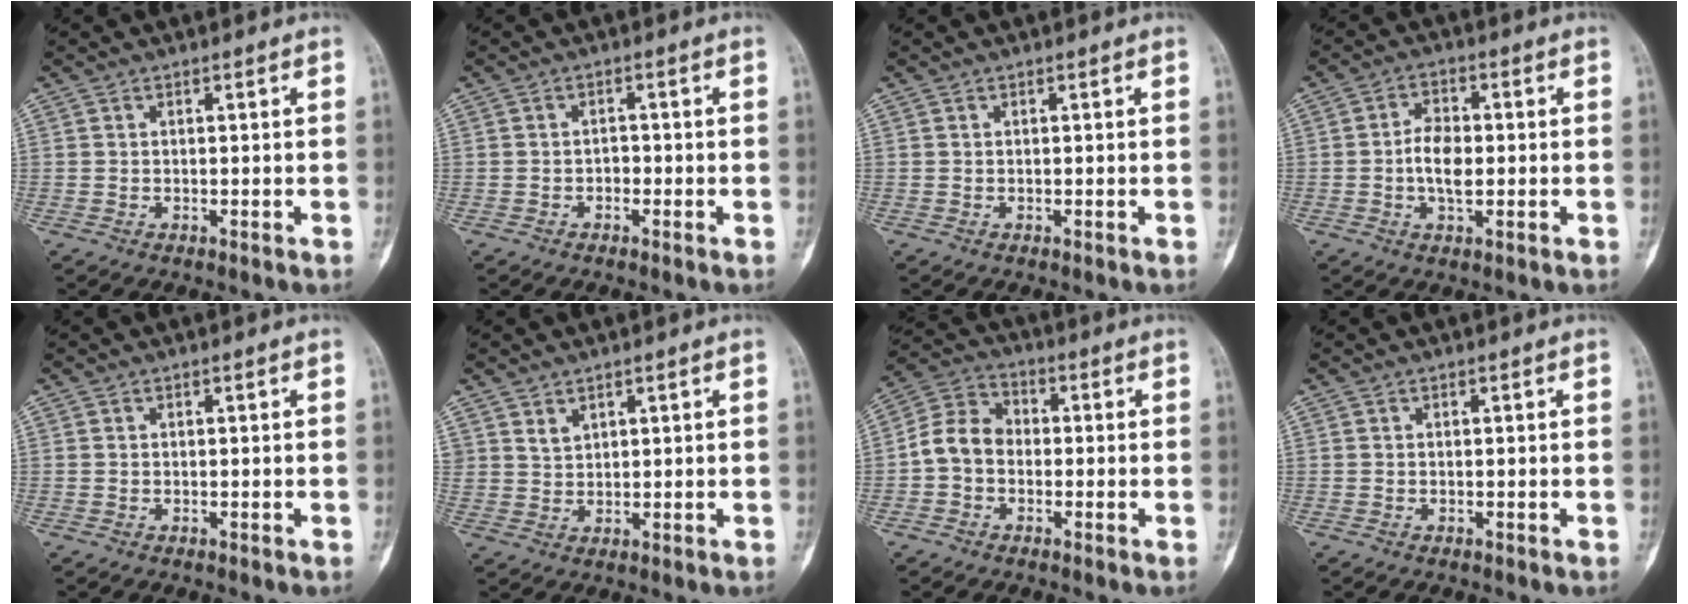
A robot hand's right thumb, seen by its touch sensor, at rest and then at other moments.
{"total": 1.5, "force": [-0.7, 1.1, 0.7], "torque": [0.004, 0.008, -0.017]}
{"total": 0.0}
{"total": 6.2, "force": [-0.6, 3.3, 5.2], "torque": [-0.091, 0.007, -0.015]}
{"total": 0.0}
{"total": 2.2, "force": [1.6, 1.4, 0.6], "torque": [0.000, -0.015, 0.033]}
{"total": 7.7, "force": [-1.2, 6.1, 4.5], "torque": [-0.071, 0.030, -0.039]}
{"total": 0.0}